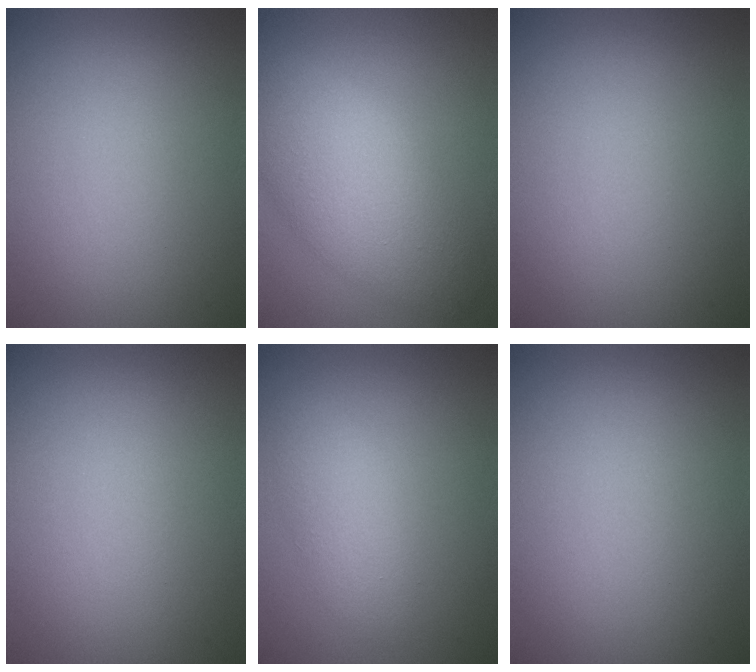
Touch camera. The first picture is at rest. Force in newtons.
{"total": 7.0, "press": 7.0, "slide": 0.3}
{"total": 0.0}
{"total": 0.0}
{"total": 2.4, "press": 2.4, "slide": 0.2}
{"total": 0.0}